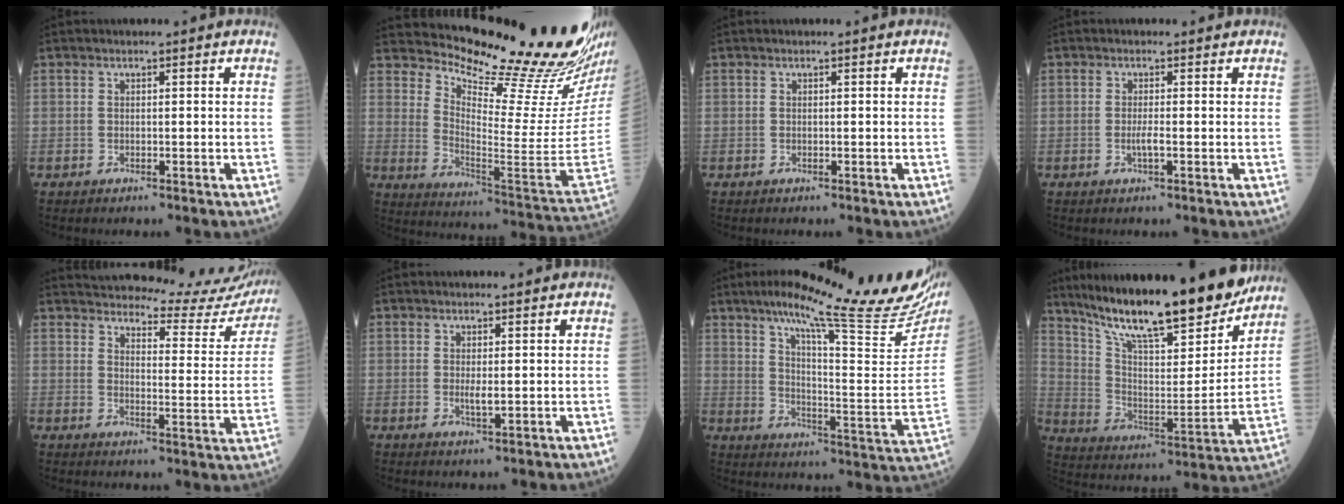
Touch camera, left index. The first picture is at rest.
{"total": 23.1, "force": [21.3, -0.7, 8.9], "torque": [-0.159, -0.140, 0.288]}
{"total": 0.0}
{"total": 1.3, "force": [-0.4, 0.0, 1.3], "torque": [-0.027, -0.004, -0.008]}
{"total": 22.0, "force": [21.4, 2.4, 4.8], "torque": [-0.060, -0.092, 0.242]}
{"total": 1.6, "force": [0.3, 0.5, 1.5], "torque": [-0.032, -0.008, 0.006]}
{"total": 25.9, "force": [20.7, 1.7, 15.4], "torque": [-0.224, -0.047, 0.268]}
{"total": 23.6, "force": [19.8, 3.5, 12.4], "torque": [-0.212, -0.028, 0.308]}